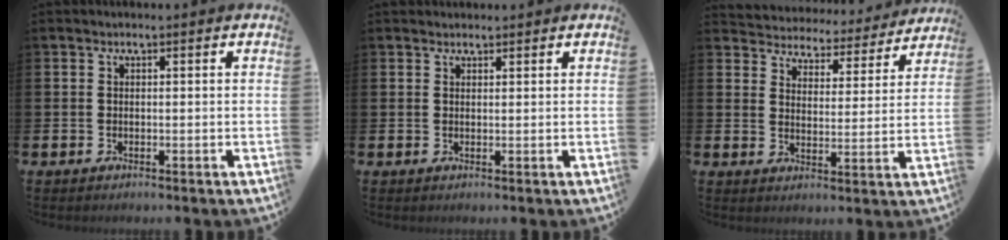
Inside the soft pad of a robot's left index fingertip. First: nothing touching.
{"total": 1.2, "force": [1.1, 0.4, 0.0], "torque": [0.007, 0.002, 0.020]}
{"total": 4.4, "force": [4.2, 1.2, -0.3], "torque": [-0.020, -0.042, 0.068]}